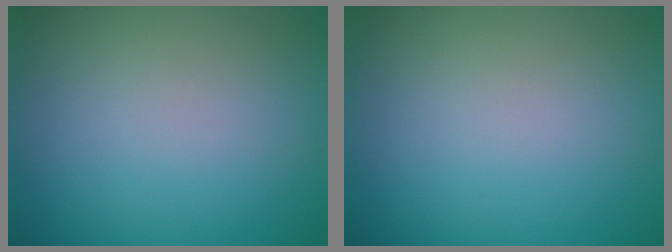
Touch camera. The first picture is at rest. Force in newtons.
{"total": 0.0}